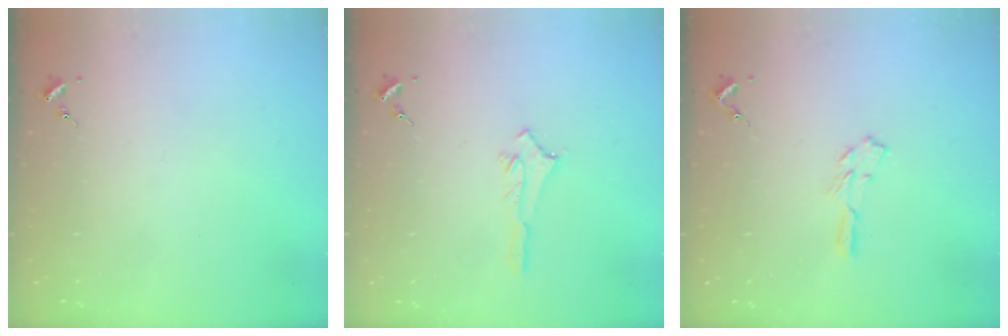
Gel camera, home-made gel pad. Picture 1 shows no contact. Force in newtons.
{"total": 2.8, "press": 2.7, "slide": 0.4}
{"total": 4.0, "press": 3.9, "slide": 0.4}